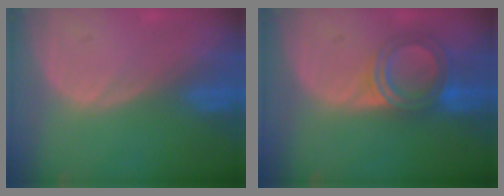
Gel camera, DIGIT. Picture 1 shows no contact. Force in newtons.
{"total": 6.0, "press": 5.6, "slide": 2.0}